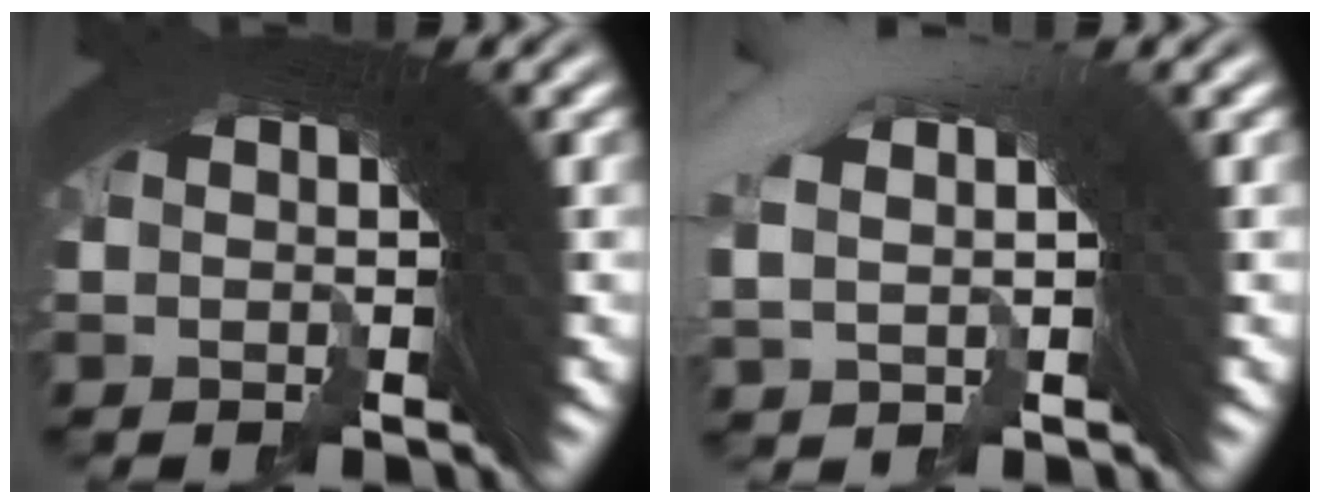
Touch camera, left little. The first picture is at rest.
{"total": 2.4, "force": [1.3, 1.0, 1.8], "torque": [-0.028, 0.033, 0.018]}